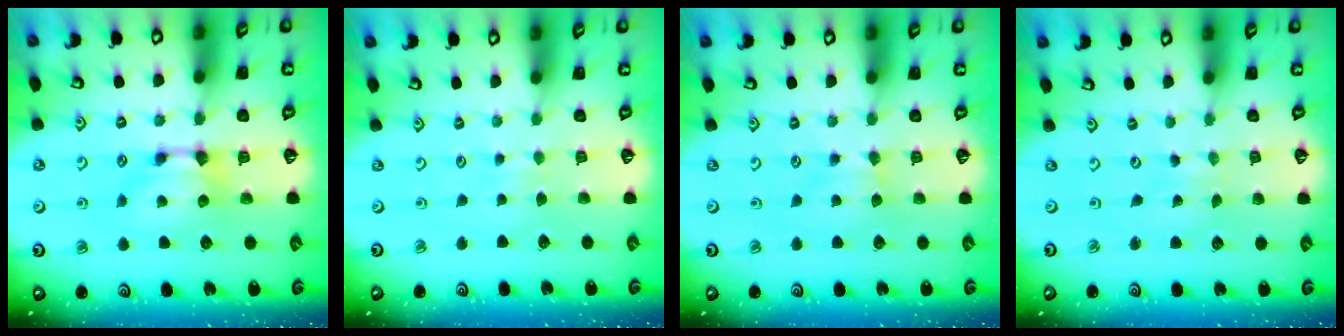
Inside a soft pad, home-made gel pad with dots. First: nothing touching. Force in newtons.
{"total": 3.8, "press": 3.8, "slide": 0.4}
{"total": 1.7, "press": 1.6, "slide": 0.5}
{"total": 7.0, "press": 7.0, "slide": 0.5}